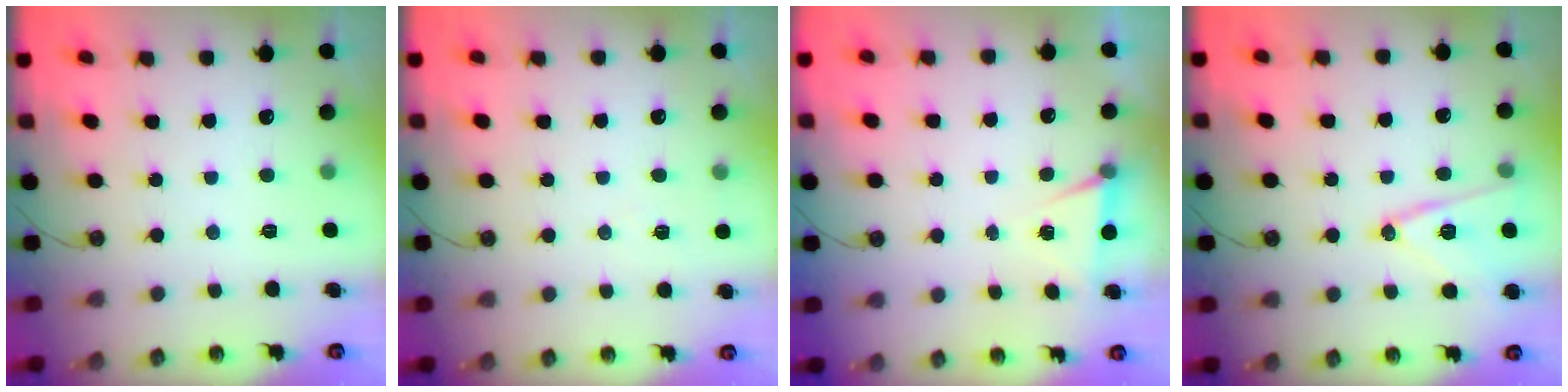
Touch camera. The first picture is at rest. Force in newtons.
{"total": 5.1, "press": 4.5, "slide": 2.4}
{"total": 4.7, "press": 1.3, "slide": 4.5}
{"total": 13.4, "press": 13.1, "slide": 2.6}